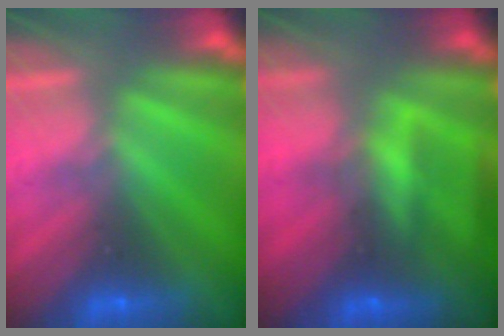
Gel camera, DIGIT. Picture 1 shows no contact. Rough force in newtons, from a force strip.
{"total": 6.9}